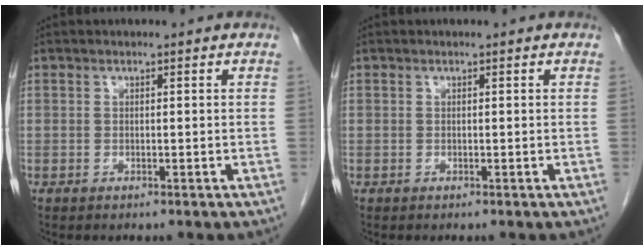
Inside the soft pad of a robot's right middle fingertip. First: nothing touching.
{"total": 0.0}